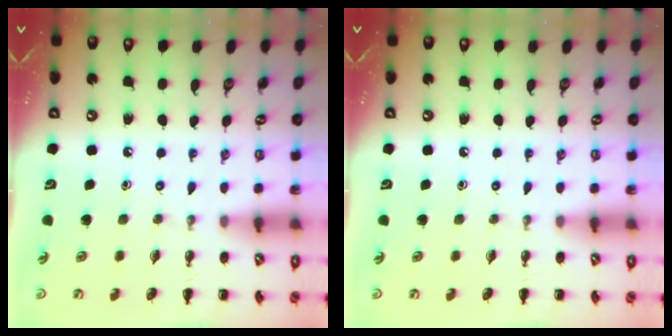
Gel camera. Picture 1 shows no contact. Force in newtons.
{"total": 0.0}